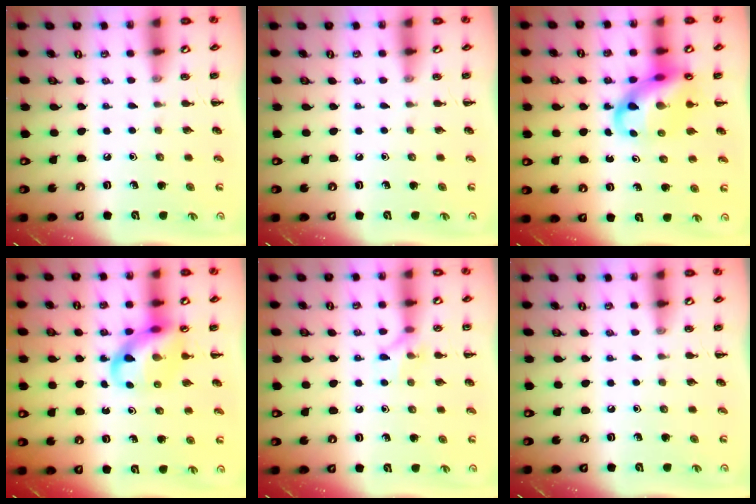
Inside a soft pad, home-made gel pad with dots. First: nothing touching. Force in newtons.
{"total": 0.0}
{"total": 13.4, "press": 12.9, "slide": 3.6}
{"total": 10.2, "press": 9.8, "slide": 2.7}
{"total": 7.0, "press": 6.9, "slide": 0.7}
{"total": 0.0}